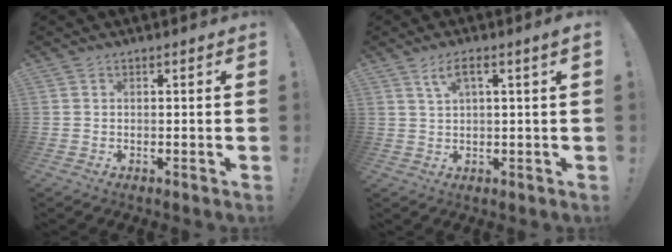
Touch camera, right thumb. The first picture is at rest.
{"total": 4.4, "force": [1.6, 0.5, 4.1], "torque": [-0.079, 0.003, 0.026]}